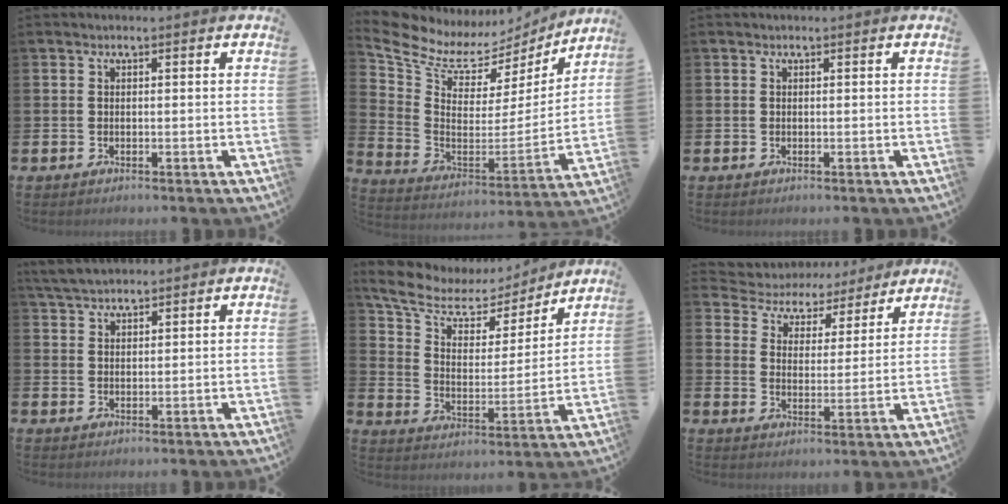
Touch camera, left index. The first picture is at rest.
{"total": 8.7, "force": [7.3, 4.3, 2.1], "torque": [-0.095, -0.053, 0.126]}
{"total": 0.0}
{"total": 3.9, "force": [3.8, 0.8, 0.8], "torque": [-0.025, -0.010, 0.071]}
{"total": 7.9, "force": [6.2, 4.1, 2.9], "torque": [-0.099, -0.034, 0.107]}
{"total": 5.1, "force": [4.5, 2.4, 0.0], "torque": [-0.031, -0.038, 0.073]}